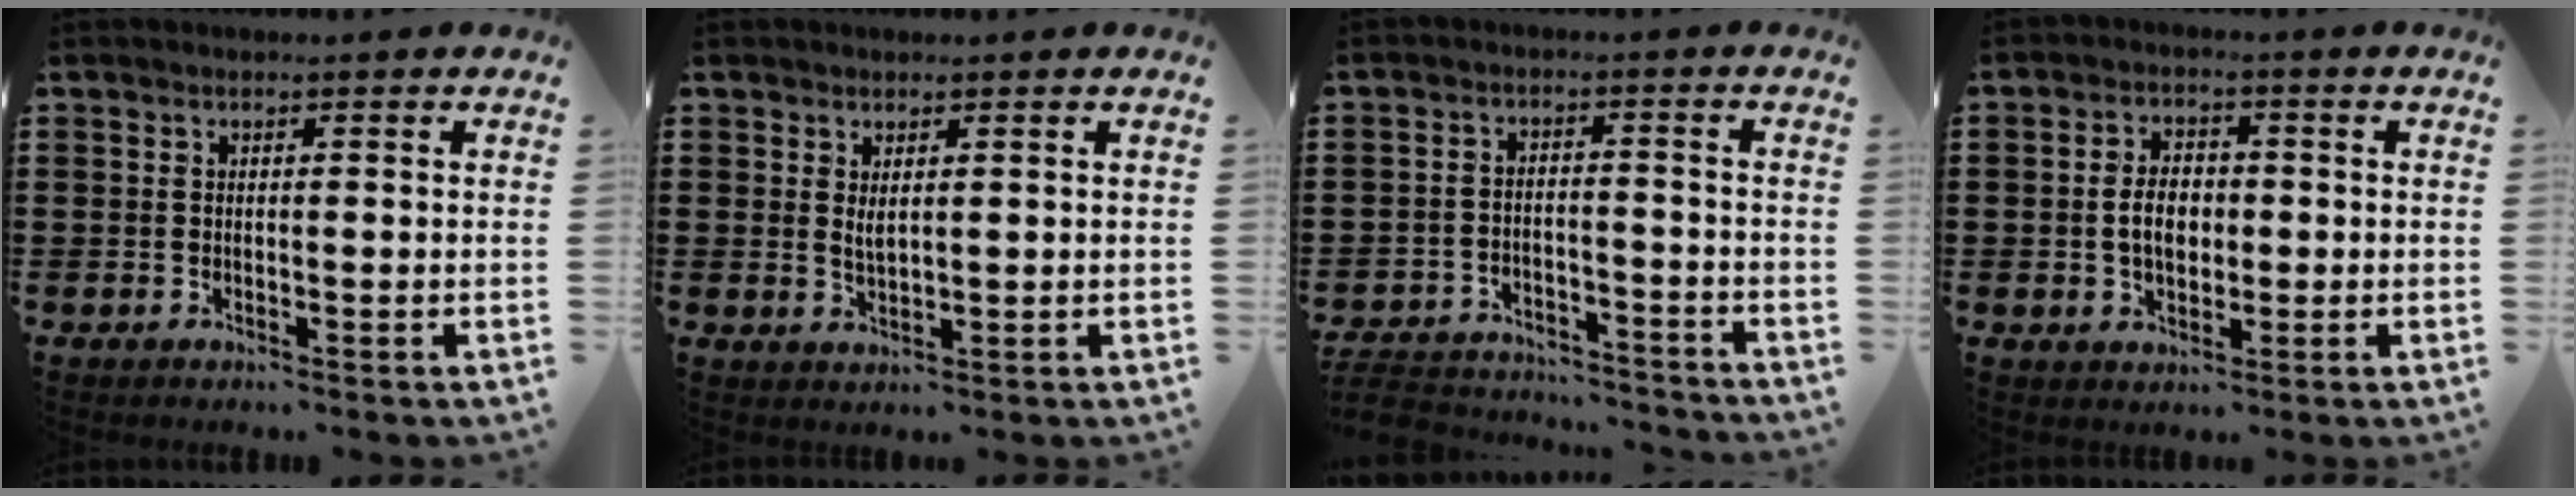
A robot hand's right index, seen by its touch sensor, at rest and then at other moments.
{"total": 1.9, "force": [1.1, 0.6, 1.4], "torque": [-0.028, 0.003, 0.020]}
{"total": 5.3, "force": [-5.2, 0.9, 0.8], "torque": [-0.025, 0.004, -0.106]}
{"total": 4.6, "force": [-0.2, 3.1, 3.4], "torque": [-0.060, 0.009, -0.008]}